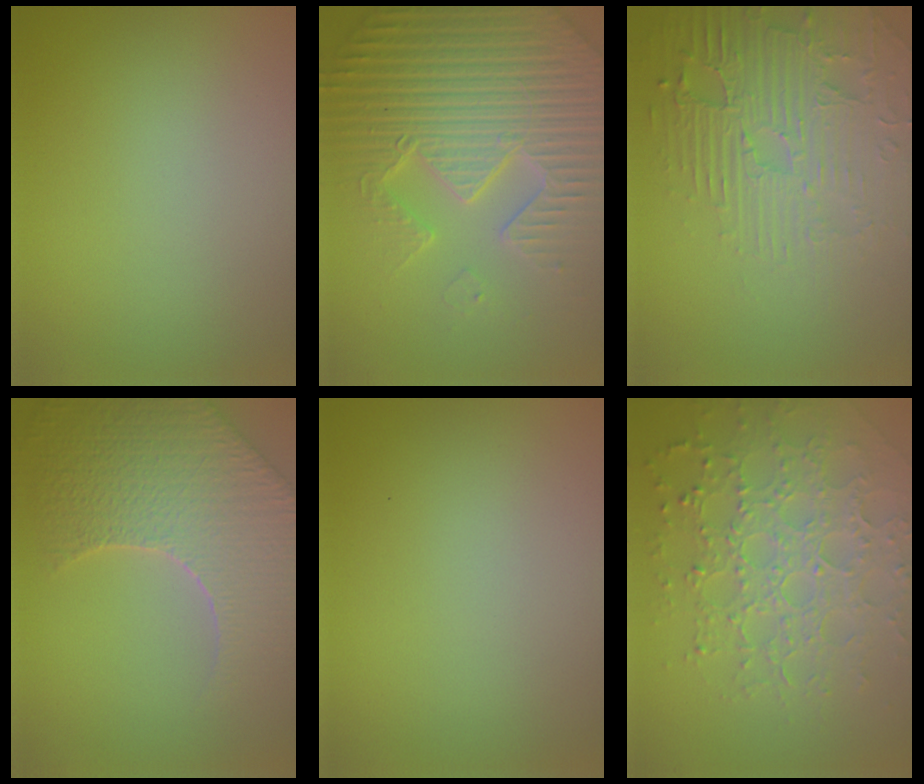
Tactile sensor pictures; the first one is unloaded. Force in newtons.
{"total": 7.7, "press": 7.4, "slide": 2.0}
{"total": 4.6, "press": 4.3, "slide": 1.6}
{"total": 8.7, "press": 6.3, "slide": 6.0}
{"total": 0.0}
{"total": 7.5, "press": 5.4, "slide": 5.2}